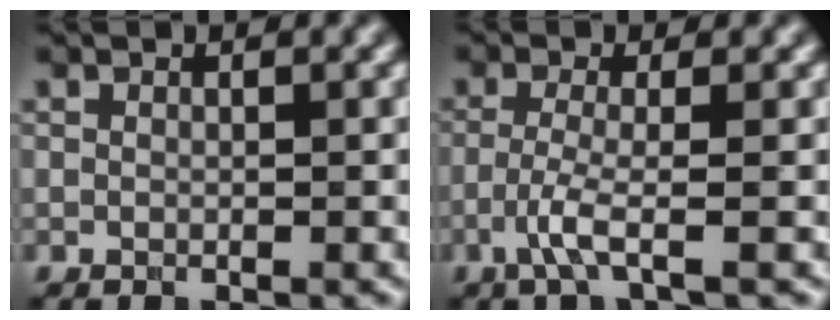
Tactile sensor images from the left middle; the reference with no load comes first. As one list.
[{"total": 2.5, "force": [-1.4, 0.0, 2.1], "torque": [-0.053, 0.000, -0.031]}]